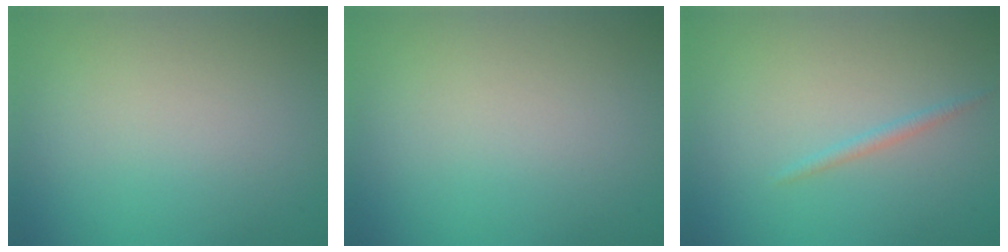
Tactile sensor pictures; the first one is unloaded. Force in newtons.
{"total": 0.0}
{"total": 0.5, "press": 0.5, "slide": 0.1}